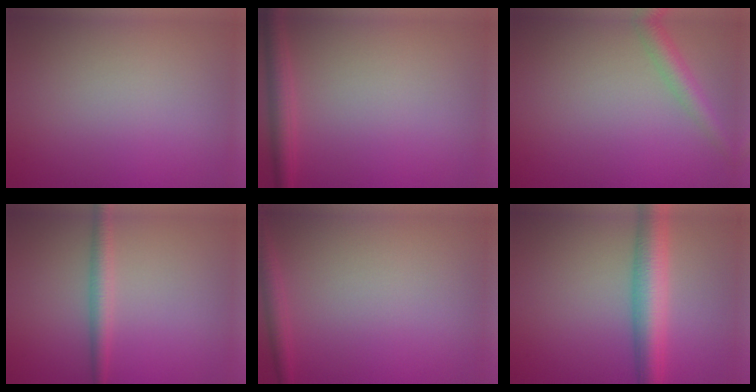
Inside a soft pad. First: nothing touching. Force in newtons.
{"total": 2.5, "press": 2.5, "slide": 0.1}
{"total": 2.7, "press": 2.7, "slide": 0.1}
{"total": 2.2, "press": 2.2, "slide": 0.0}
{"total": 1.6, "press": 1.6, "slide": 0.1}
{"total": 5.8, "press": 5.8, "slide": 0.2}